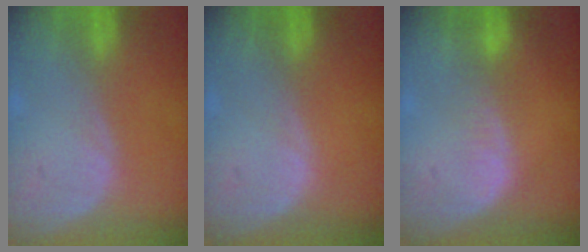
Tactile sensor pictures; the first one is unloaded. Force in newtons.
{"total": 0.0}
{"total": 2.4, "press": 2.4, "slide": 0.2}